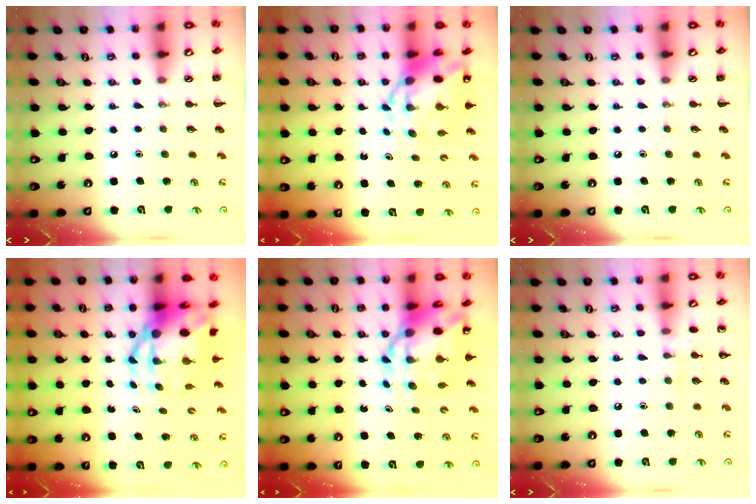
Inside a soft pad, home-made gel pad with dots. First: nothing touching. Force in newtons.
{"total": 9.0, "press": 8.7, "slide": 2.3}
{"total": 0.0}
{"total": 9.1, "press": 8.8, "slide": 2.6}
{"total": 11.4, "press": 10.9, "slide": 3.2}
{"total": 5.7, "press": 5.6, "slide": 1.4}